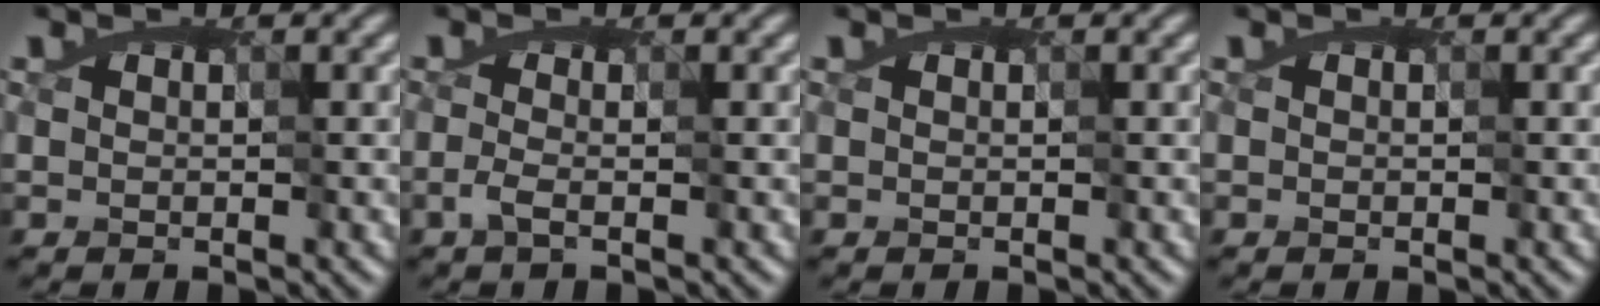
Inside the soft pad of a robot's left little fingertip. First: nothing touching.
{"total": 0.8, "force": [-0.6, -0.6, 0.1], "torque": [-0.007, -0.009, -0.011]}
{"total": 0.0}
{"total": 0.0}